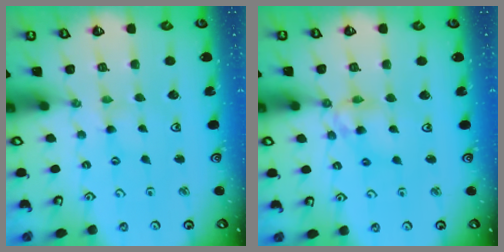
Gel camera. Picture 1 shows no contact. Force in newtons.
{"total": 8.8, "press": 8.8, "slide": 0.8}